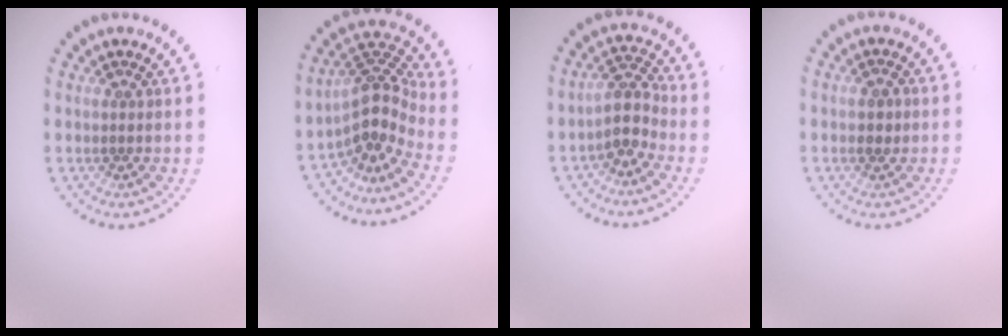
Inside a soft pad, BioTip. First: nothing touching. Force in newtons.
{"total": 4.2, "press": 3.0, "slide": 2.9}
{"total": 2.7, "press": 2.3, "slide": 1.5}
{"total": 1.2, "press": 1.2, "slide": 0.1}